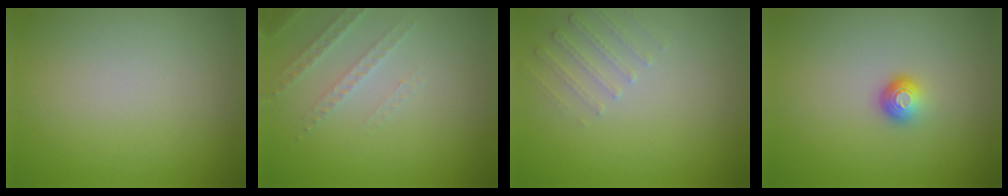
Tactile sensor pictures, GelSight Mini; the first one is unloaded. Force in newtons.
{"total": 2.2, "press": 2.1, "slide": 0.7}
{"total": 1.6, "press": 1.6, "slide": 0.4}
{"total": 1.6, "press": 1.1, "slide": 1.2}